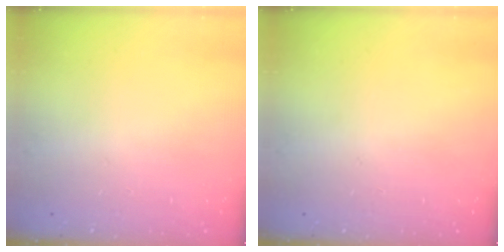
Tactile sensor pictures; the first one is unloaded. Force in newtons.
{"total": 0.0}